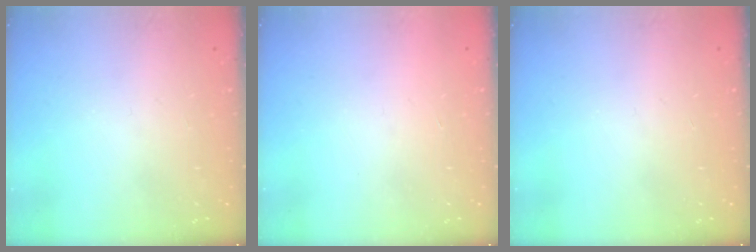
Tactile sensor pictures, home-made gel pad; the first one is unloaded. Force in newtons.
{"total": 1.5, "press": 1.5, "slide": 0.1}
{"total": 0.0}